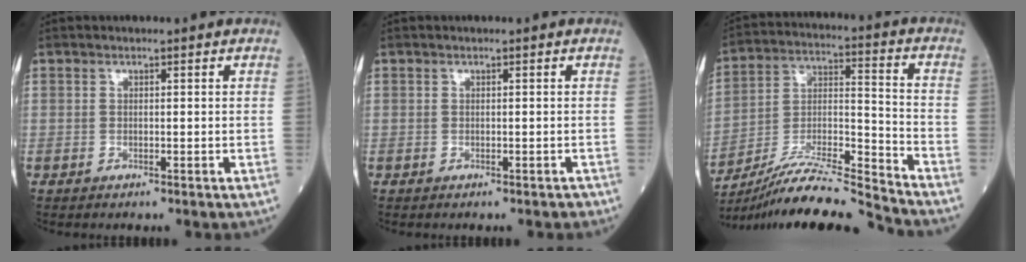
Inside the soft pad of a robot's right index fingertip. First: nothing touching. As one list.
[{"total": 1.0, "force": [-0.8, 0.4, 0.4], "torque": [-0.006, 0.000, -0.010]}, {"total": 16.1, "force": [-15.1, -1.4, 5.6], "torque": [-0.098, 0.013, -0.277]}]